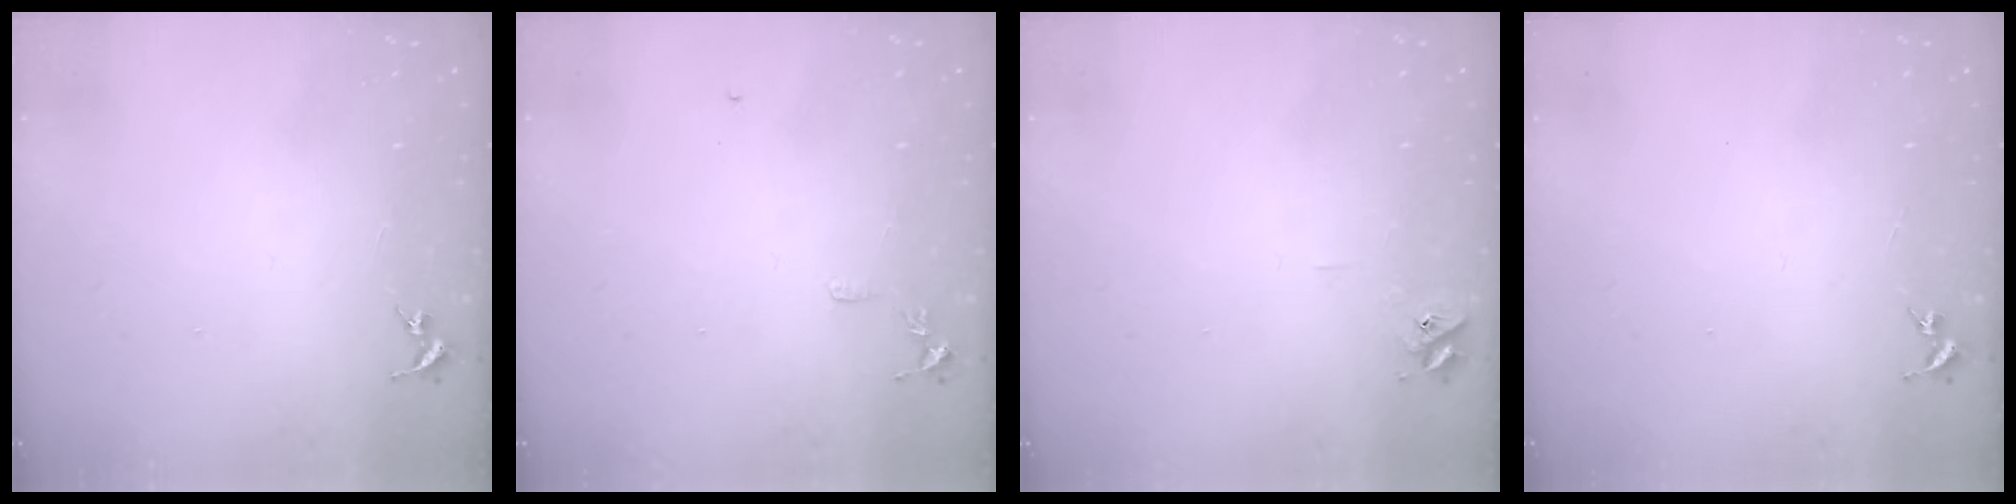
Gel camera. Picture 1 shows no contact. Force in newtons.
{"total": 5.9, "press": 5.8, "slide": 0.8}
{"total": 3.2, "press": 3.2, "slide": 0.4}
{"total": 0.0}